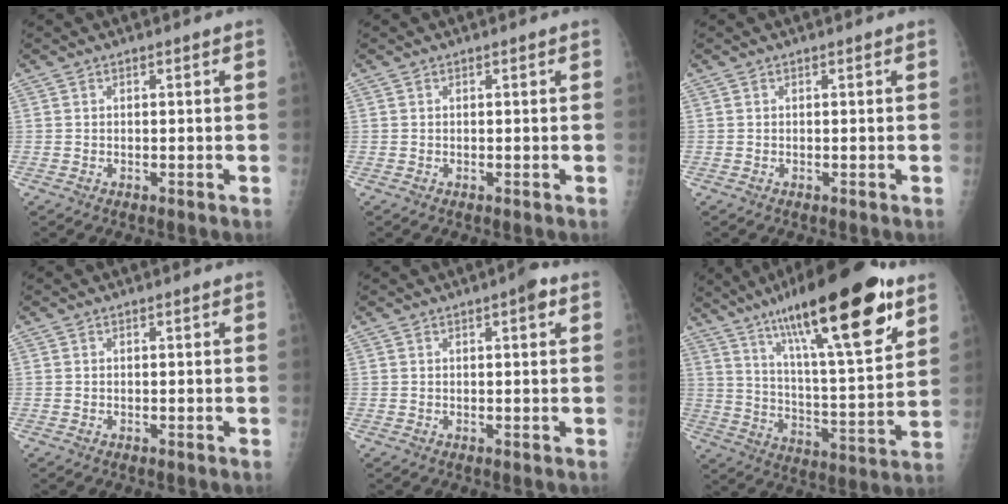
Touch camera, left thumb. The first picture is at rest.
{"total": 0.0}
{"total": 0.0}
{"total": 0.0}
{"total": 2.7, "force": [1.2, 0.6, 2.3], "torque": [-0.030, 0.001, 0.012]}
{"total": 27.3, "force": [15.8, 6.2, 21.3], "torque": [-0.329, -0.046, 0.257]}